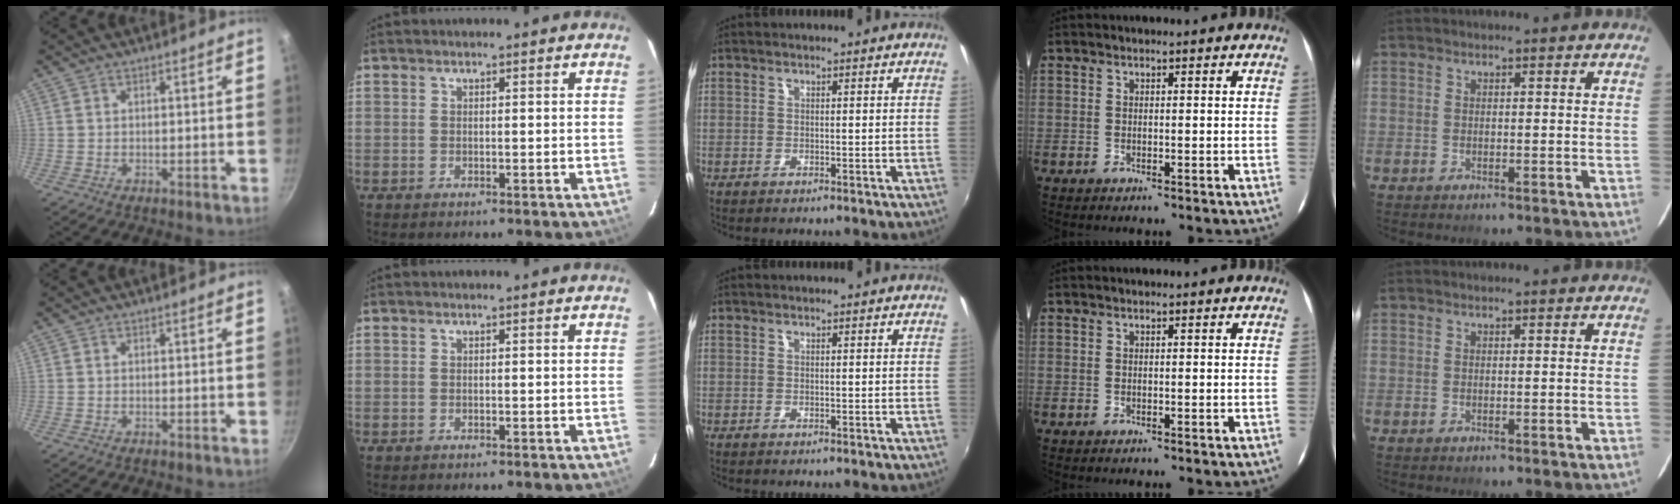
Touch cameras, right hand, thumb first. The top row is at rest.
{}